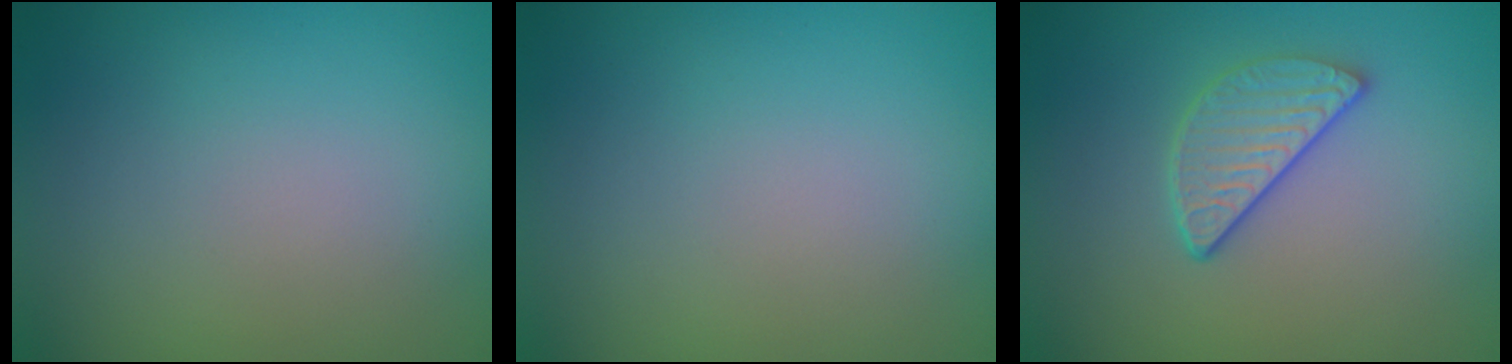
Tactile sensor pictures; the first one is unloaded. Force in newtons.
{"total": 0.0}
{"total": 3.1, "press": 2.5, "slide": 1.7}